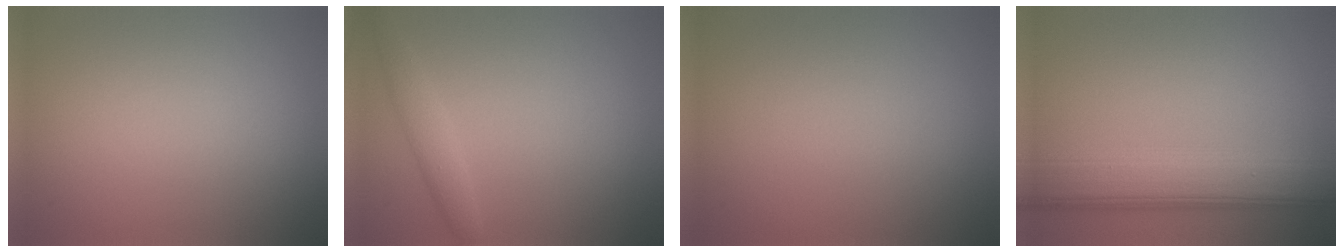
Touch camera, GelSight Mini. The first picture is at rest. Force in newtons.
{"total": 1.8, "press": 1.8, "slide": 0.2}
{"total": 0.0}
{"total": 8.1, "press": 8.1, "slide": 0.1}